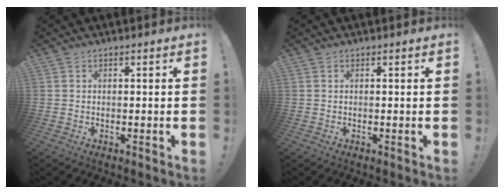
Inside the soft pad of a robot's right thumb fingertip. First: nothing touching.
{"total": 0.0}